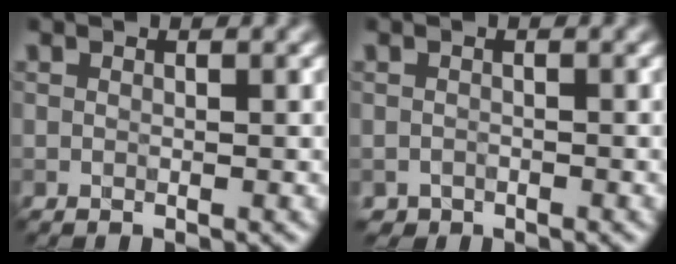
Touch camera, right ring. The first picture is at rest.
{"total": 1.0, "force": [-0.7, 0.5, -0.3], "torque": [0.013, 0.001, -0.015]}